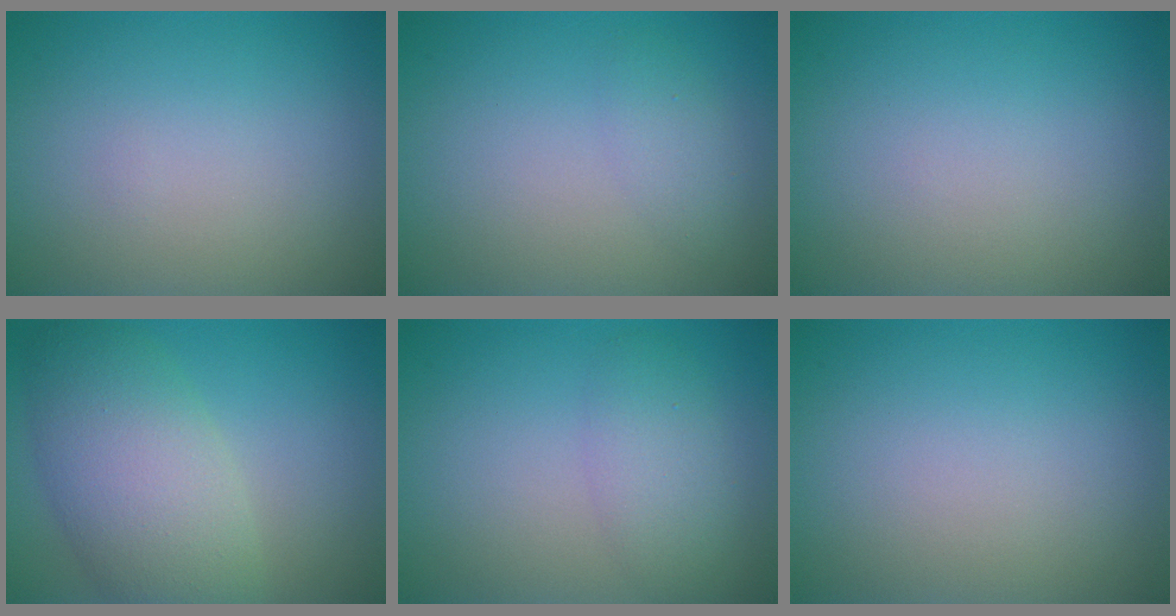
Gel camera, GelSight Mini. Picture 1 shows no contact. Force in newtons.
{"total": 1.5, "press": 1.5, "slide": 0.1}
{"total": 0.0}
{"total": 7.5, "press": 7.4, "slide": 0.4}
{"total": 2.8, "press": 2.8, "slide": 0.0}
{"total": 0.0}